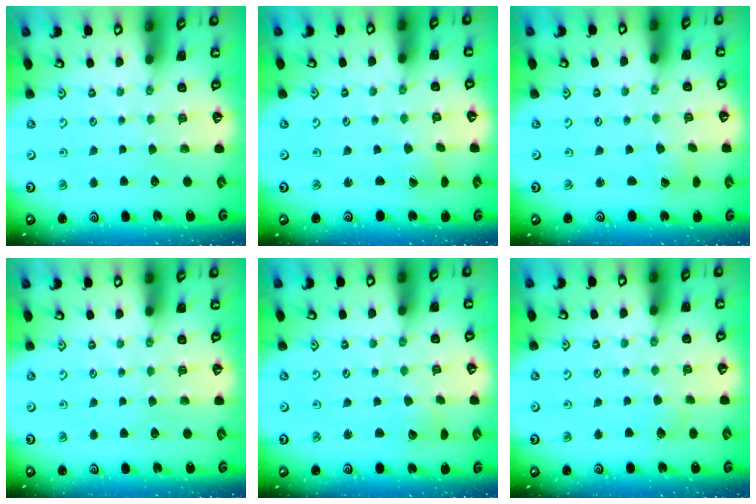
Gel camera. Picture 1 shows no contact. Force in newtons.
{"total": 0.7, "press": 0.7, "slide": 0.1}
{"total": 0.9, "press": 0.9, "slide": 0.1}
{"total": 0.0}
{"total": 2.8, "press": 2.8, "slide": 0.2}
{"total": 4.9, "press": 4.8, "slide": 0.5}